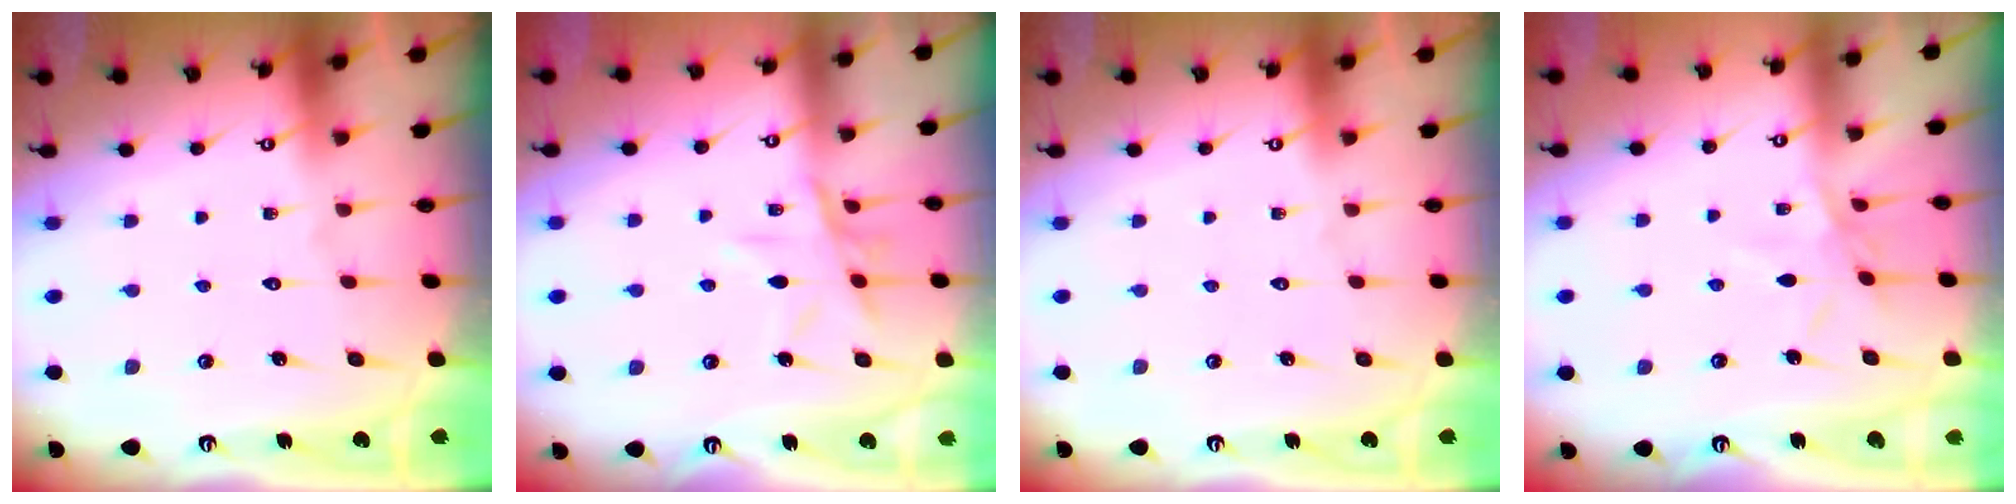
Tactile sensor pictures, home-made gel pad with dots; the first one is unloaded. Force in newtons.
{"total": 10.4, "press": 10.3, "slide": 0.7}
{"total": 0.0}
{"total": 5.1, "press": 5.0, "slide": 0.7}